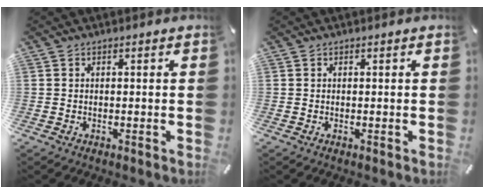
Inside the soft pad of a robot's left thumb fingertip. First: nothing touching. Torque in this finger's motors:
{"motor_torque": [-0.01, 0.01, -0.01, 0.03, 0.00]}